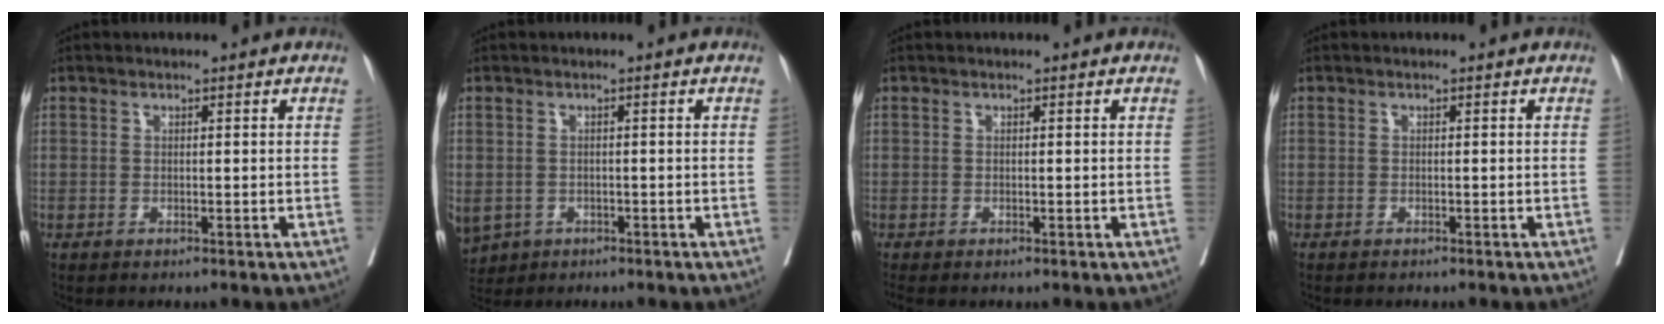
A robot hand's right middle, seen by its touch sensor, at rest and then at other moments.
{"total": 8.9, "force": [-4.3, 7.0, 3.5], "torque": [-0.105, -0.007, -0.058]}
{"total": 0.9, "force": [-0.9, 0.1, 0.3], "torque": [-0.010, -0.005, -0.018]}
{"total": 1.9, "force": [-1.7, 0.4, 0.7], "torque": [-0.015, -0.002, -0.020]}